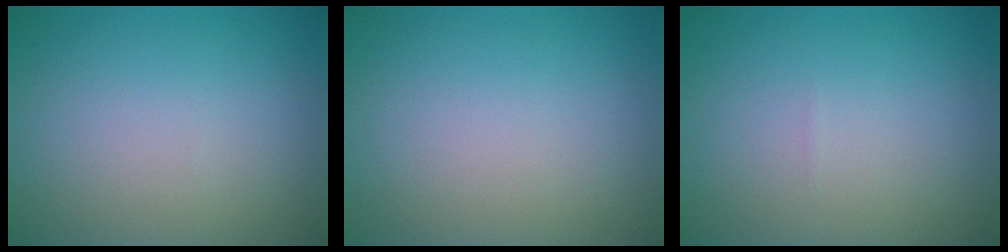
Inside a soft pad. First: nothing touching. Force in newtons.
{"total": 0.0}
{"total": 0.0}